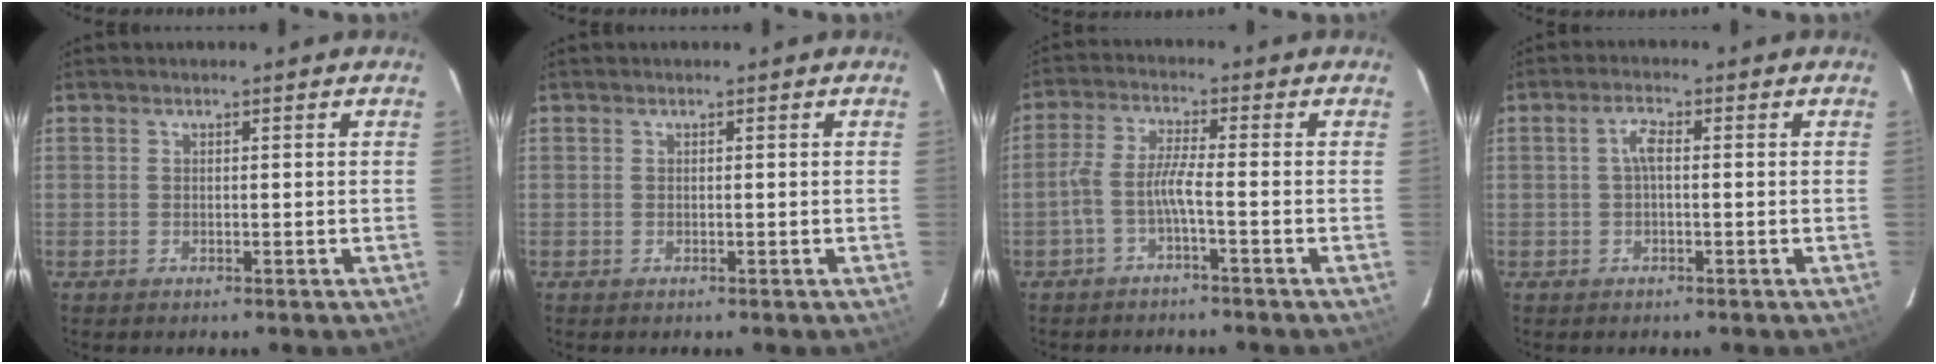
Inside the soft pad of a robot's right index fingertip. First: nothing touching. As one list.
[{"total": 0.0}, {"total": 3.3, "force": [-1.7, -0.2, 2.8], "torque": [-0.071, 0.007, -0.035]}, {"total": 2.4, "force": [-0.1, 0.8, 2.2], "torque": [-0.047, 0.009, -0.001]}]